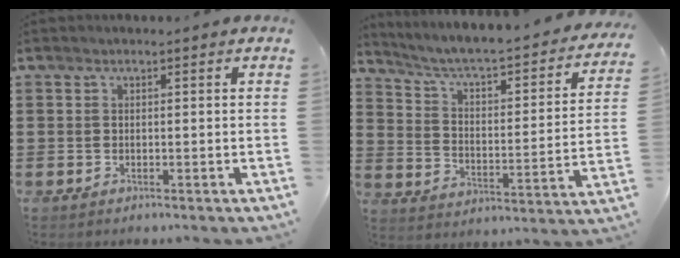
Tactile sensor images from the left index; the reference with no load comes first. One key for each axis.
{"total": 3.6, "fx": 2.6, "fy": 0.8, "fz": 2.4, "tx": -0.063, "ty": -0.033, "tz": 0.032}